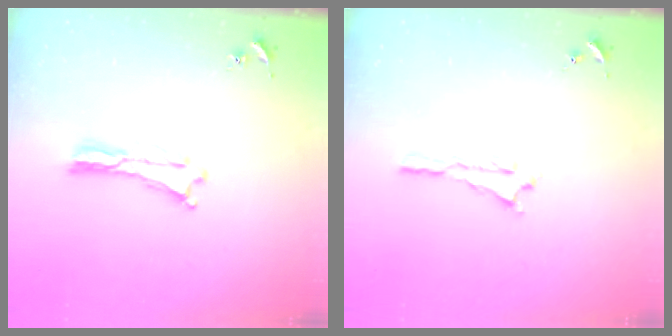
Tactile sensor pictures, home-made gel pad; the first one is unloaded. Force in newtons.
{"total": 0.6, "press": 0.5, "slide": 0.2}